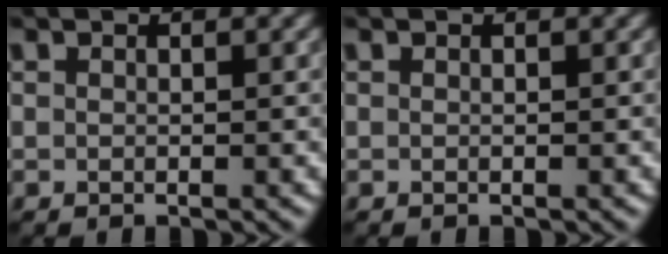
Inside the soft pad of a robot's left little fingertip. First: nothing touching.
{"total": 0.0}